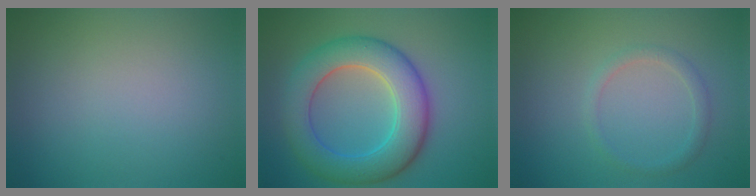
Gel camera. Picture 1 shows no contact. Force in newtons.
{"total": 7.6, "press": 7.6, "slide": 0.2}
{"total": 1.4, "press": 1.4, "slide": 0.1}